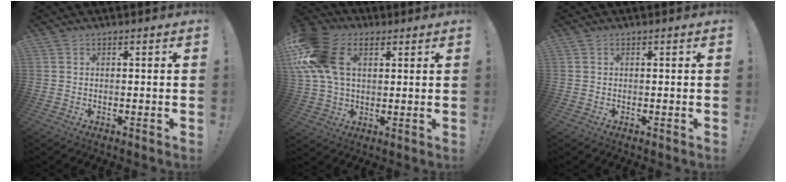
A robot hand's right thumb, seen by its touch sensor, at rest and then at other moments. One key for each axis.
{"total": 17.6, "fx": 5.8, "fy": 11.6, "fz": 11.8, "tx": -0.238, "ty": -0.012, "tz": 0.109}
{"total": 0.0}